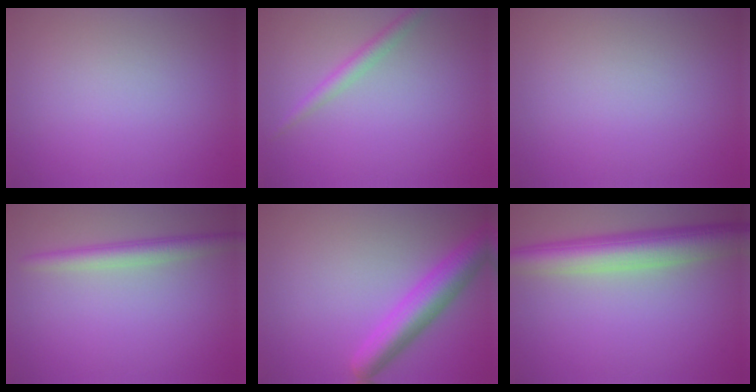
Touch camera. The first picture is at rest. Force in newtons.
{"total": 1.8, "press": 1.8, "slide": 0.0}
{"total": 0.0}
{"total": 2.7, "press": 2.7, "slide": 0.2}
{"total": 5.1, "press": 5.1, "slide": 0.2}
{"total": 6.9, "press": 6.9, "slide": 0.4}